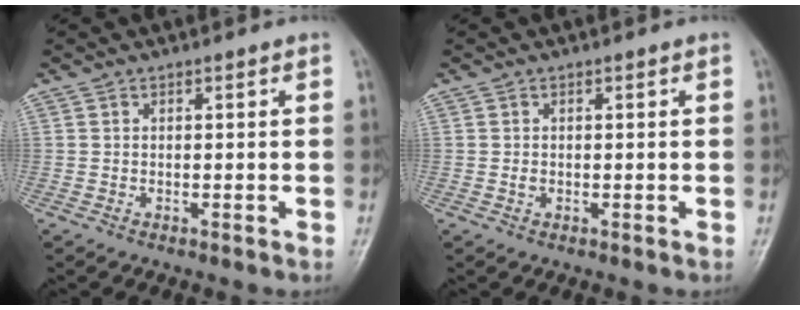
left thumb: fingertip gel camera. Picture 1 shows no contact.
{"total": 1.0, "force": [-0.1, 0.8, 0.6], "torque": [-0.006, 0.002, -0.003]}